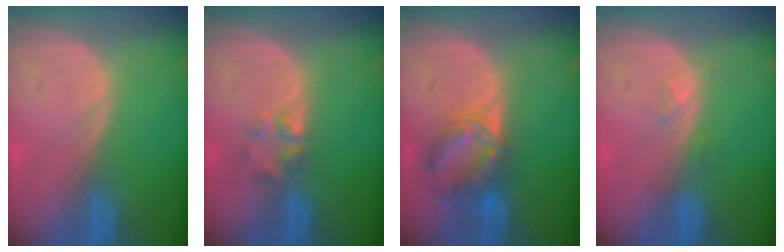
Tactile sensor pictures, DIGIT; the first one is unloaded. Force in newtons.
{"total": 2.2, "press": 2.2, "slide": 0.2}
{"total": 6.8, "press": 6.3, "slide": 2.4}
{"total": 1.4, "press": 1.3, "slide": 0.6}